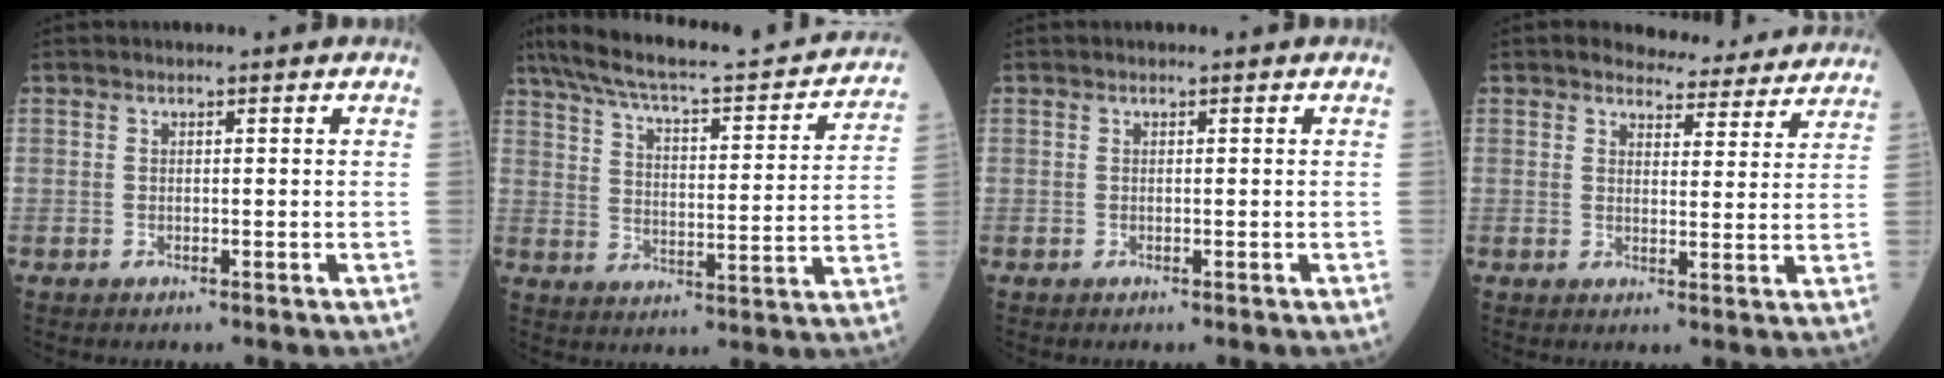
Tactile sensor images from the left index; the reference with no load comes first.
{"total": 24.9, "force": [21.7, 4.0, 11.6], "torque": [-0.184, 0.003, 0.286]}
{"total": 0.0}
{"total": 9.0, "force": [8.7, 2.3, 1.0], "torque": [0.002, -0.008, 0.092]}